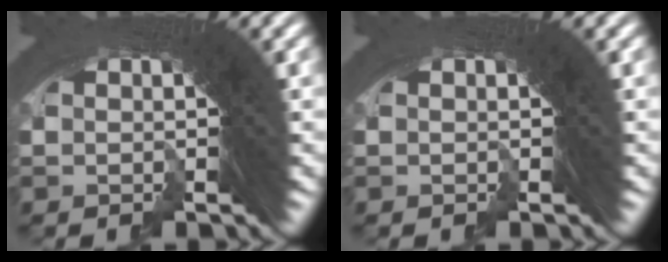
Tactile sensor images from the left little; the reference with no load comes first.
{"total": 0.0}